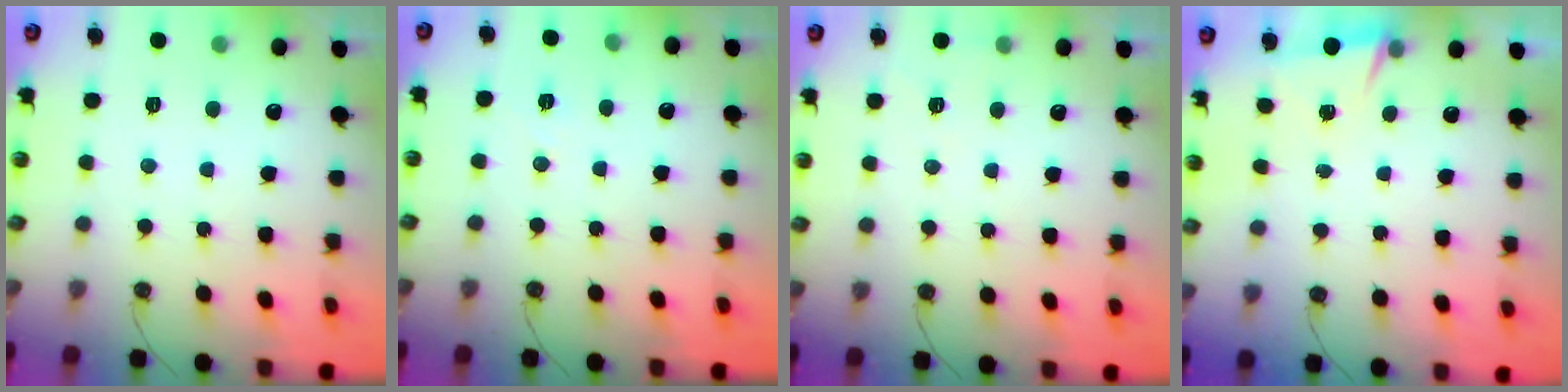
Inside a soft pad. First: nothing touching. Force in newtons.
{"total": 6.0, "press": 4.0, "slide": 4.5}
{"total": 5.4, "press": 3.2, "slide": 4.3}
{"total": 2.7, "press": 1.5, "slide": 2.2}